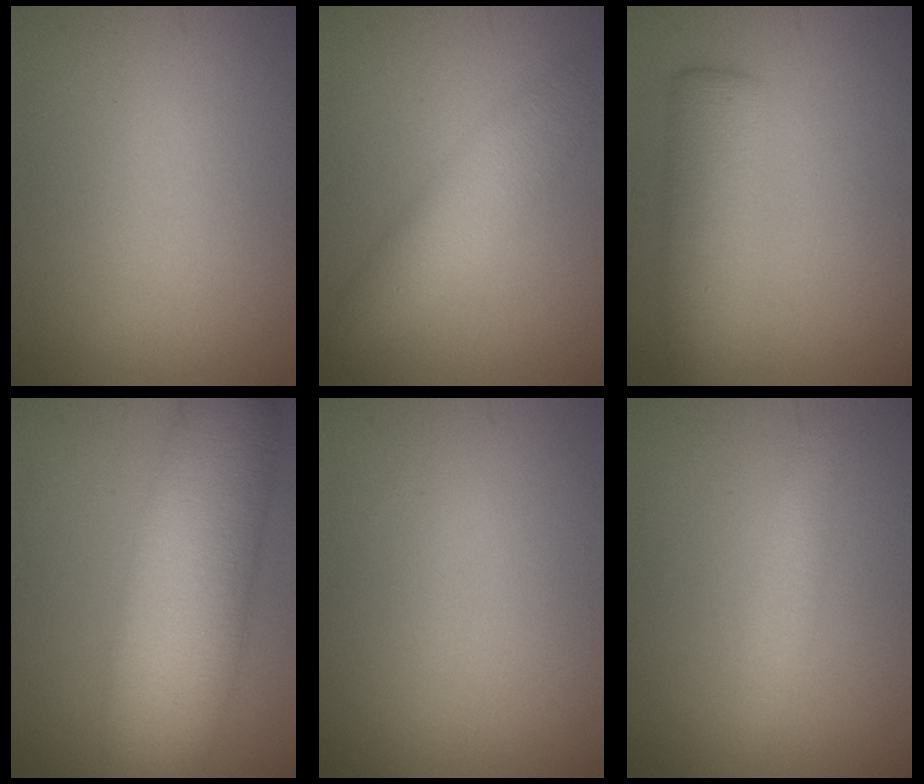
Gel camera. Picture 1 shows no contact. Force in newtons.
{"total": 4.3, "press": 4.2, "slide": 0.1}
{"total": 4.5, "press": 4.5, "slide": 0.1}
{"total": 11.7, "press": 11.7, "slide": 0.3}
{"total": 0.0}
{"total": 2.1, "press": 2.1, "slide": 0.1}